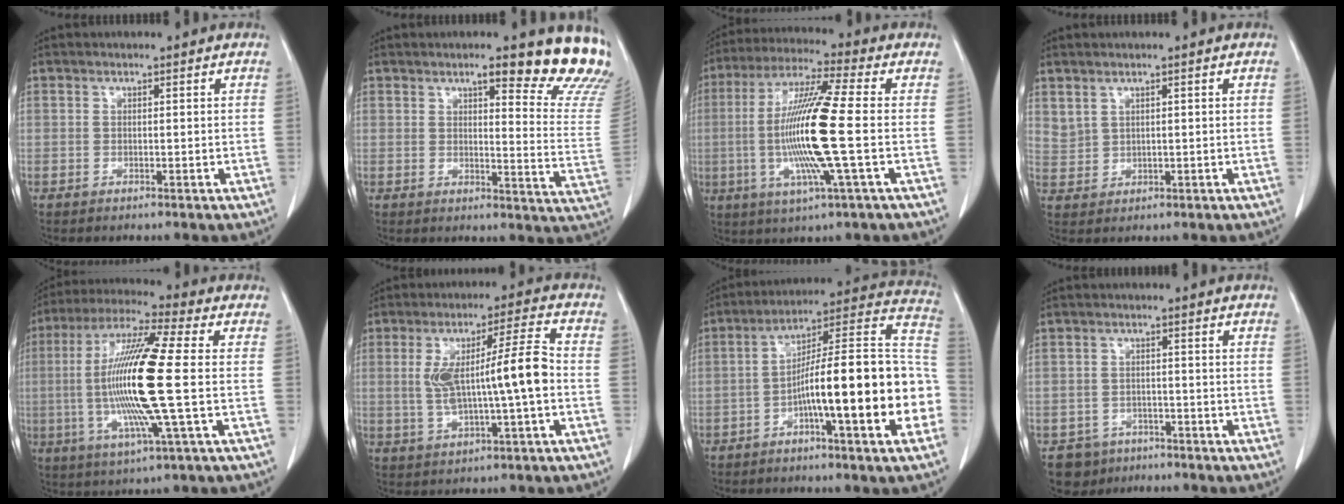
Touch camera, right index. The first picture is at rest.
{"total": 14.8, "force": [12.1, 2.1, 8.3], "torque": [-0.077, -0.062, 0.124]}
{"total": 15.5, "force": [-1.7, -0.4, 15.4], "torque": [-0.311, -0.009, -0.041]}
{"total": 2.6, "force": [1.9, 1.6, 0.6], "torque": [-0.011, 0.000, 0.048]}
{"total": 17.2, "force": [-1.1, 0.1, 17.2], "torque": [-0.351, -0.007, -0.030]}
{"total": 10.8, "force": [-0.4, 0.7, 10.8], "torque": [-0.196, 0.019, -0.003]}
{"total": 20.9, "force": [-5.2, 2.0, 20.1], "torque": [-0.228, 0.036, -0.075]}
{"total": 4.7, "force": [-3.2, 3.4, -0.2], "torque": [0.007, 0.008, -0.050]}